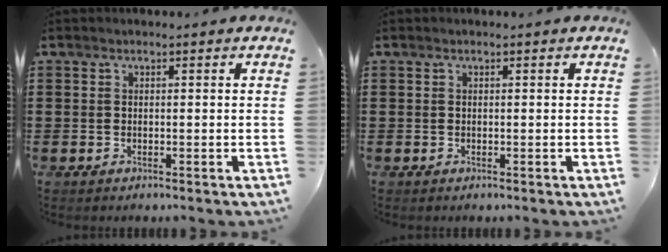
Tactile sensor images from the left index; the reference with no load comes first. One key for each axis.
{"total": 0.0}